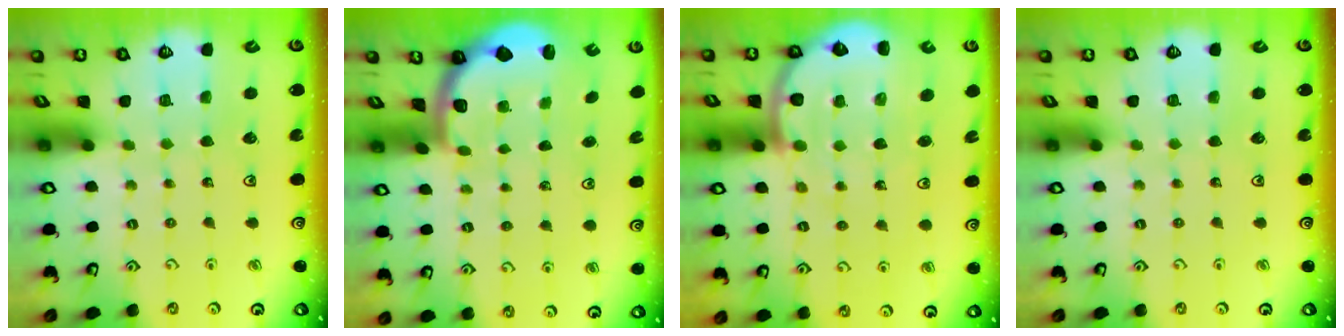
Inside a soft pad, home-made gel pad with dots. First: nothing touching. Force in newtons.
{"total": 2.0, "press": 2.0, "slide": 0.5}
{"total": 8.6, "press": 8.4, "slide": 1.8}
{"total": 0.0}